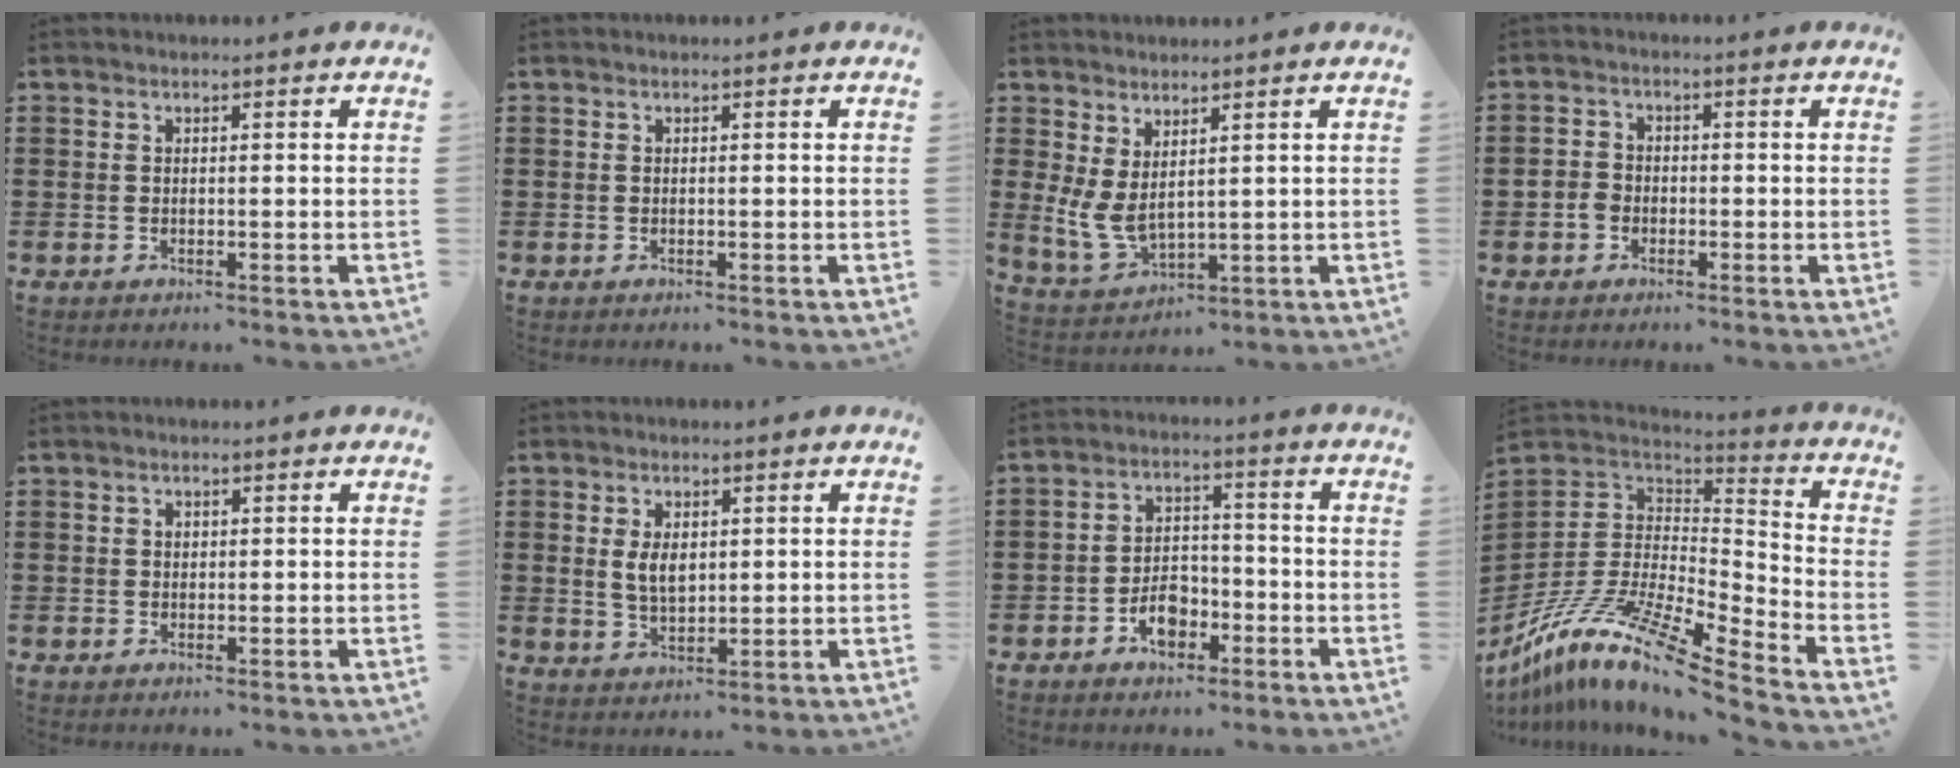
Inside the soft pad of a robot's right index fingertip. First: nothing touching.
{"total": 0.0}
{"total": 4.7, "force": [1.4, 2.4, 3.8], "torque": [-0.105, -0.013, 0.023]}
{"total": 2.4, "force": [-1.1, 1.9, 0.8], "torque": [-0.028, 0.003, -0.025]}
{"total": 0.7, "force": [0.3, 0.5, 0.3], "torque": [-0.006, 0.003, 0.006]}
{"total": 4.1, "force": [0.8, 2.3, 3.3], "torque": [-0.068, 0.008, 0.013]}
{"total": 5.3, "force": [-2.8, 3.4, 3.0], "torque": [-0.043, 0.007, -0.051]}
{"total": 13.3, "force": [-9.4, 2.7, 9.0], "torque": [-0.197, 0.007, -0.185]}